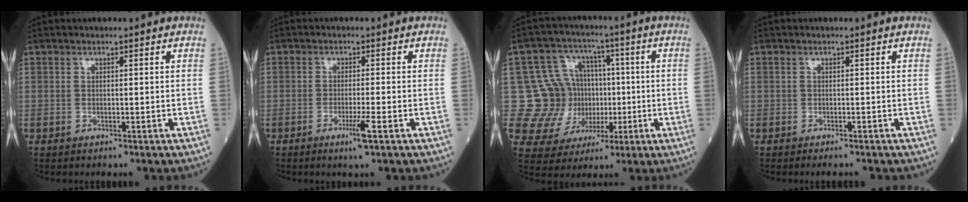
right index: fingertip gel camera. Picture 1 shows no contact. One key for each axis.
{"total": 3.2, "fx": -1.6, "fy": -0.5, "fz": 2.7, "tx": -0.050, "ty": -0.009, "tz": -0.032}
{"total": 12.0, "fx": -0.1, "fy": 11.1, "fz": 4.7, "tx": -0.085, "ty": 0.040, "tz": 0.020}
{"total": 1.9, "fx": -1.8, "fy": -0.1, "fz": 0.6, "tx": -0.006, "ty": -0.004, "tz": -0.025}